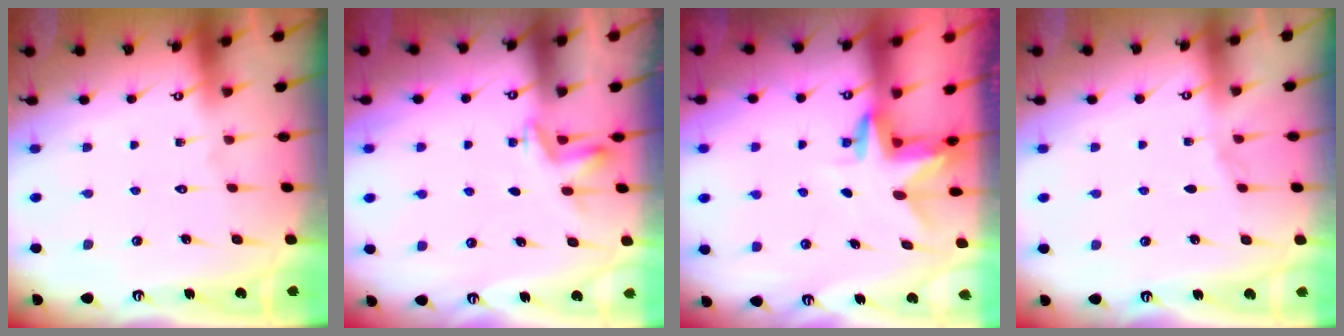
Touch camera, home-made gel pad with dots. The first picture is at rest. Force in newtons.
{"total": 2.8, "press": 2.7, "slide": 0.9}
{"total": 3.0, "press": 3.0, "slide": 0.2}
{"total": 3.3, "press": 3.3, "slide": 0.4}